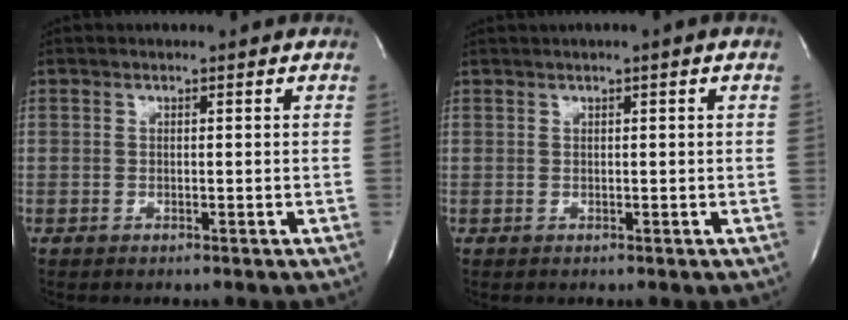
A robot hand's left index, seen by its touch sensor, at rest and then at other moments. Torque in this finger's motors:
{"motor_torque": [0.24, -0.33, 0.93, 0.17]}